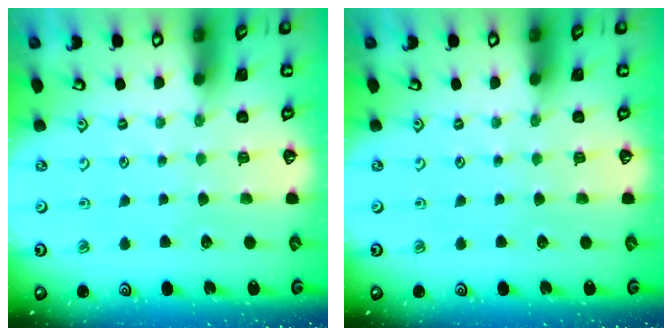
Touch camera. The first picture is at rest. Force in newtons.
{"total": 0.0}